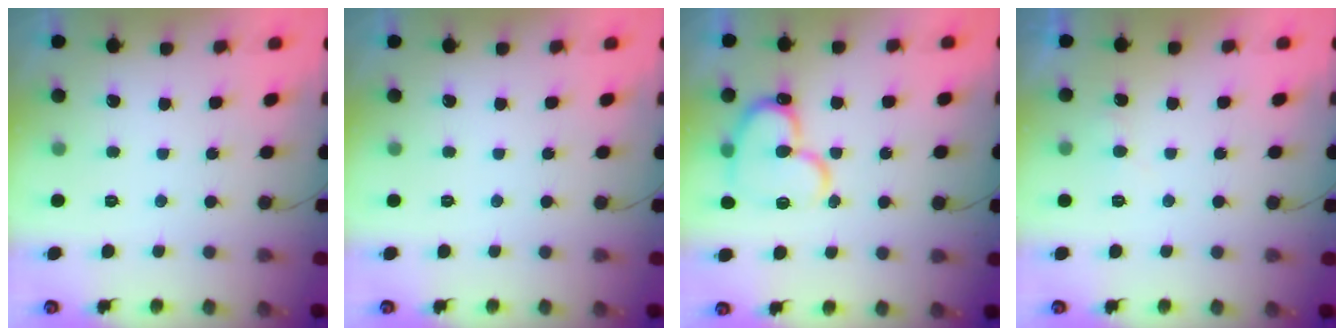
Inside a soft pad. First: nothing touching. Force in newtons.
{"total": 0.0}
{"total": 16.7, "press": 16.6, "slide": 2.0}
{"total": 3.4, "press": 3.4, "slide": 0.4}